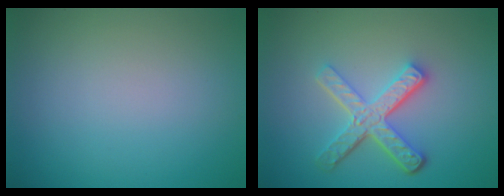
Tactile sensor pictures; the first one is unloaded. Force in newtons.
{"total": 4.9, "press": 3.6, "slide": 3.3}